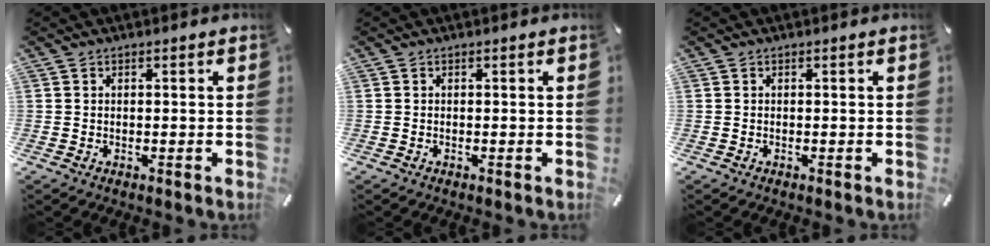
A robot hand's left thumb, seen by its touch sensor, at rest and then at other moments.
{"total": 0.0}
{"total": 0.0}